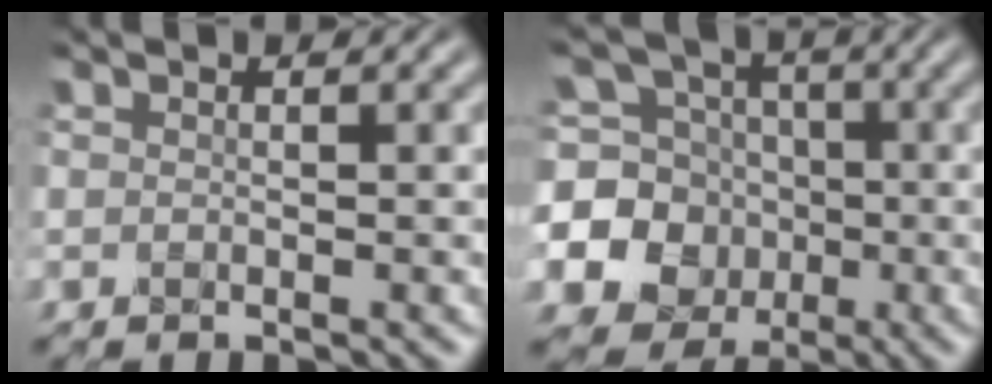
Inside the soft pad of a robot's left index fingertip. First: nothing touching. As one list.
[{"total": 14.1, "force": [-1.8, 13.4, 4.0], "torque": [-0.126, 0.018, -0.051]}]